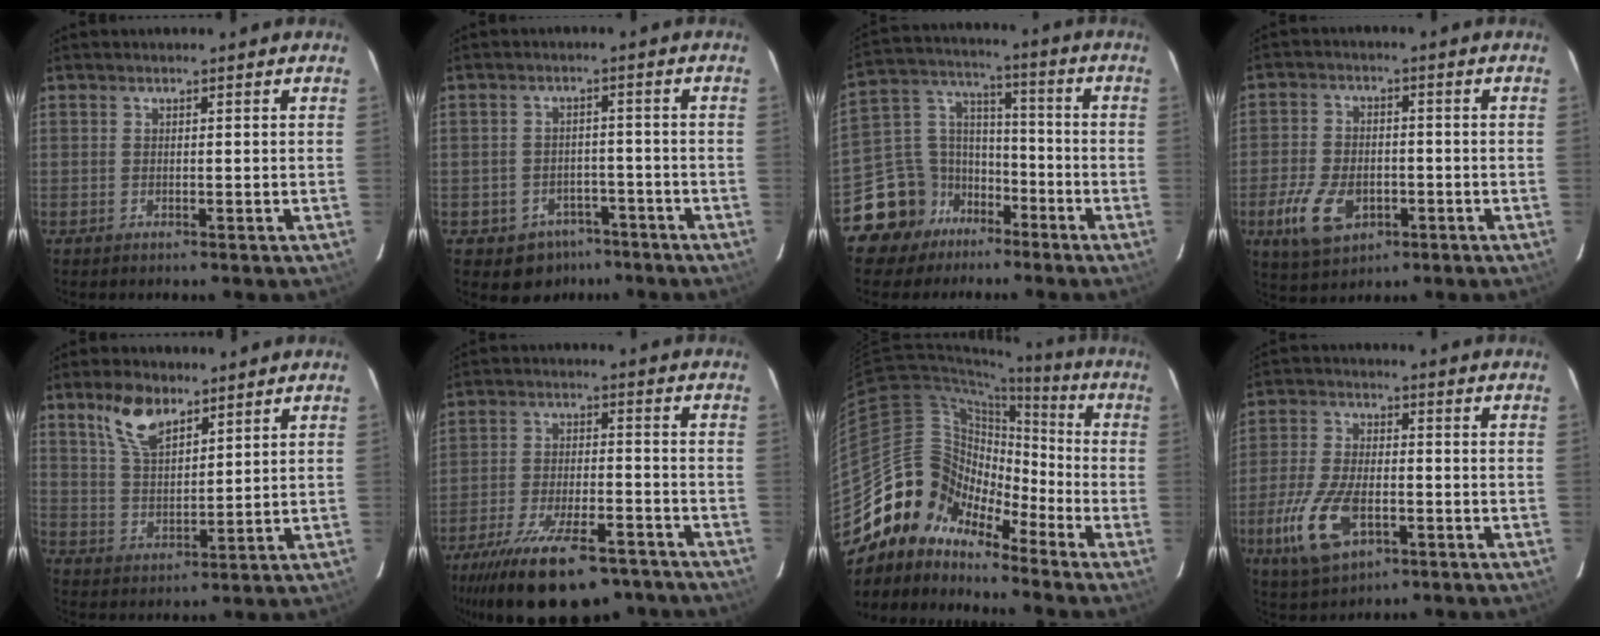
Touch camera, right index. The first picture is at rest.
{"total": 6.8, "force": [-4.4, 5.0, 1.3], "torque": [-0.034, 0.026, -0.047]}
{"total": 12.7, "force": [-8.8, 8.8, 2.5], "torque": [-0.074, 0.061, -0.149]}
{"total": 11.0, "force": [-4.3, 6.8, 7.5], "torque": [-0.171, -0.007, -0.069]}
{"total": 8.8, "force": [5.7, 4.0, 5.3], "torque": [-0.097, 0.011, 0.115]}
{"total": 21.9, "force": [-16.3, 8.0, 12.3], "torque": [-0.238, -0.031, -0.241]}
{"total": 12.8, "force": [-9.8, 8.0, 2.2], "torque": [-0.050, 0.046, -0.199]}
{"total": 13.2, "force": [-5.0, 6.6, 10.2], "torque": [-0.229, -0.013, -0.088]}